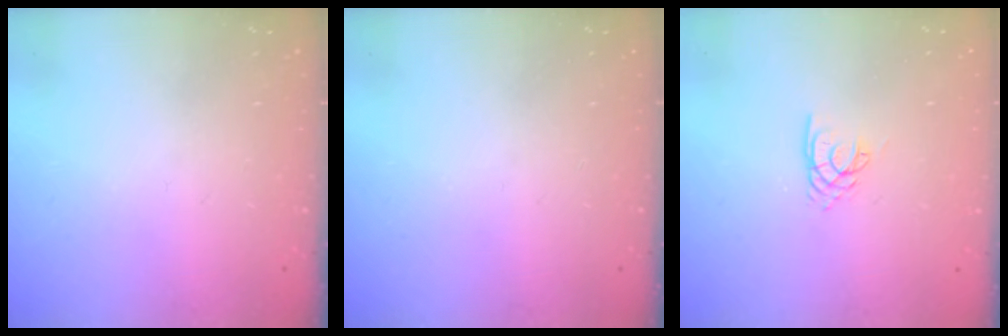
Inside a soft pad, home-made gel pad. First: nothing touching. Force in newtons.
{"total": 0.0}
{"total": 2.1, "press": 2.1, "slide": 0.1}